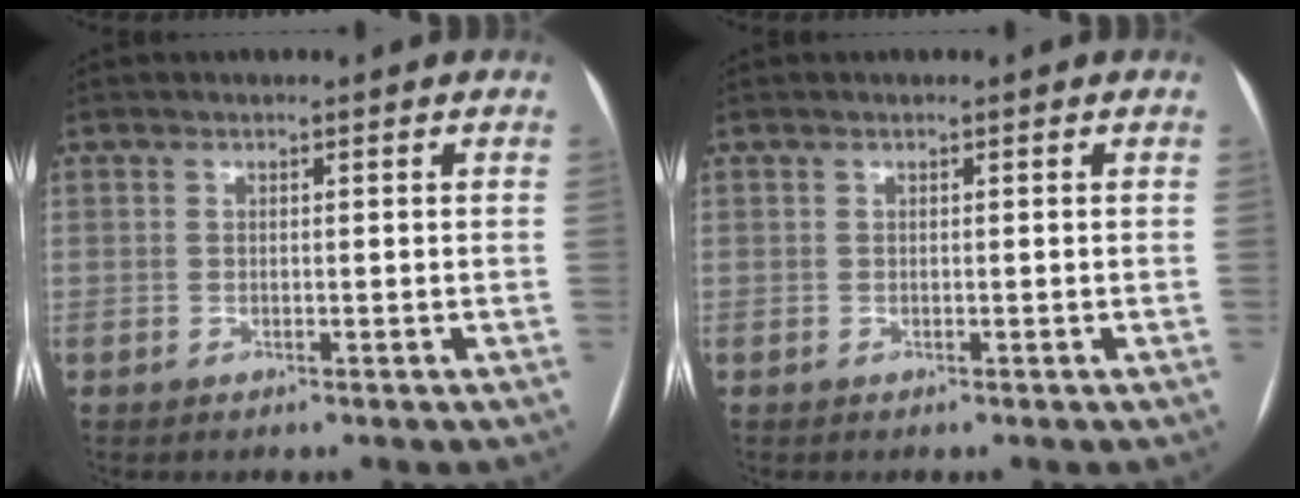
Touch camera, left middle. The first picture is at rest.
{"total": 0.0}